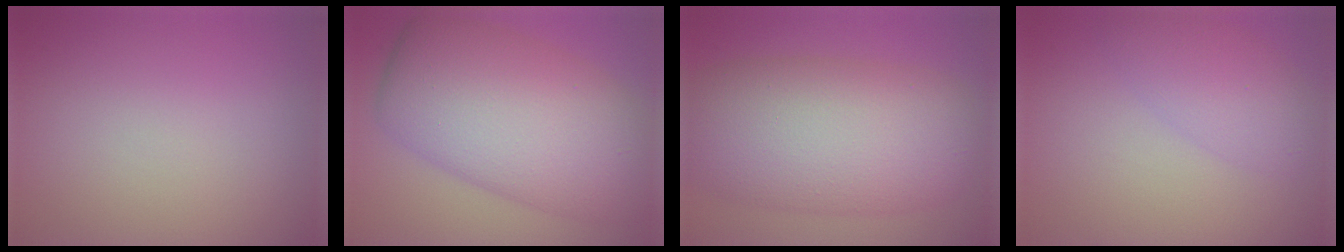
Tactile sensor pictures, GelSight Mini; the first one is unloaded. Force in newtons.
{"total": 11.9, "press": 11.9, "slide": 0.4}
{"total": 11.5, "press": 11.5, "slide": 0.6}
{"total": 3.5, "press": 3.5, "slide": 0.2}